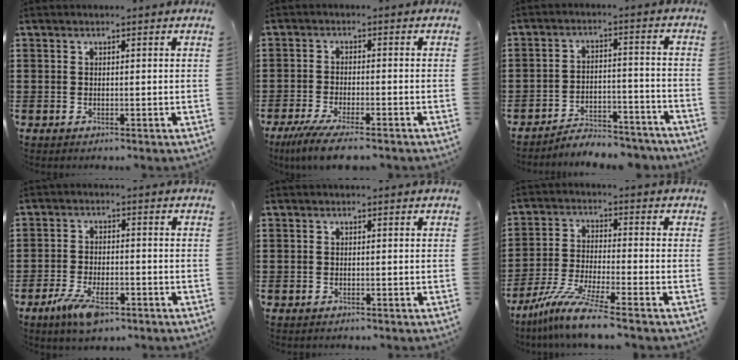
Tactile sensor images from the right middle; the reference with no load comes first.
{"total": 4.7, "force": [-4.0, 0.2, 2.5], "torque": [-0.062, -0.018, -0.078]}
{"total": 5.3, "force": [-5.2, 0.5, 0.5], "torque": [-0.009, 0.009, -0.106]}
{"total": 5.8, "force": [-3.3, 2.3, 4.2], "torque": [-0.092, -0.002, -0.064]}
{"total": 0.6, "force": [-0.5, 0.3, -0.1], "torque": [0.001, 0.001, -0.012]}
{"total": 8.5, "force": [-7.2, -0.2, 4.6], "torque": [-0.100, -0.012, -0.141]}